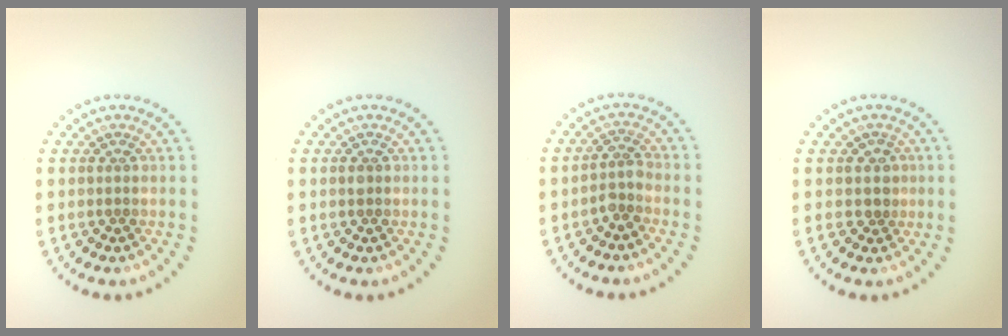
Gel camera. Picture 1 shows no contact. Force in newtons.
{"total": 0.7, "press": 0.7, "slide": 0.1}
{"total": 1.7, "press": 1.2, "slide": 1.1}
{"total": 1.2, "press": 0.8, "slide": 0.9}